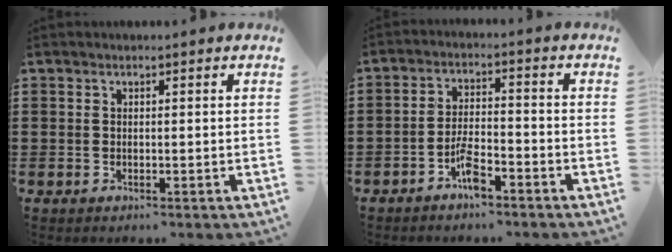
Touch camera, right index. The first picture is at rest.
{"total": 4.8, "force": [-3.3, 1.4, 3.2], "torque": [-0.067, 0.006, -0.063]}